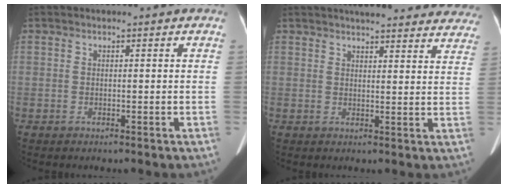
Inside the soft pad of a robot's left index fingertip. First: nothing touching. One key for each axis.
{"total": 22.7, "fx": 20.7, "fy": 4.7, "fz": 8.0, "tx": -0.095, "ty": -0.020, "tz": 0.230}